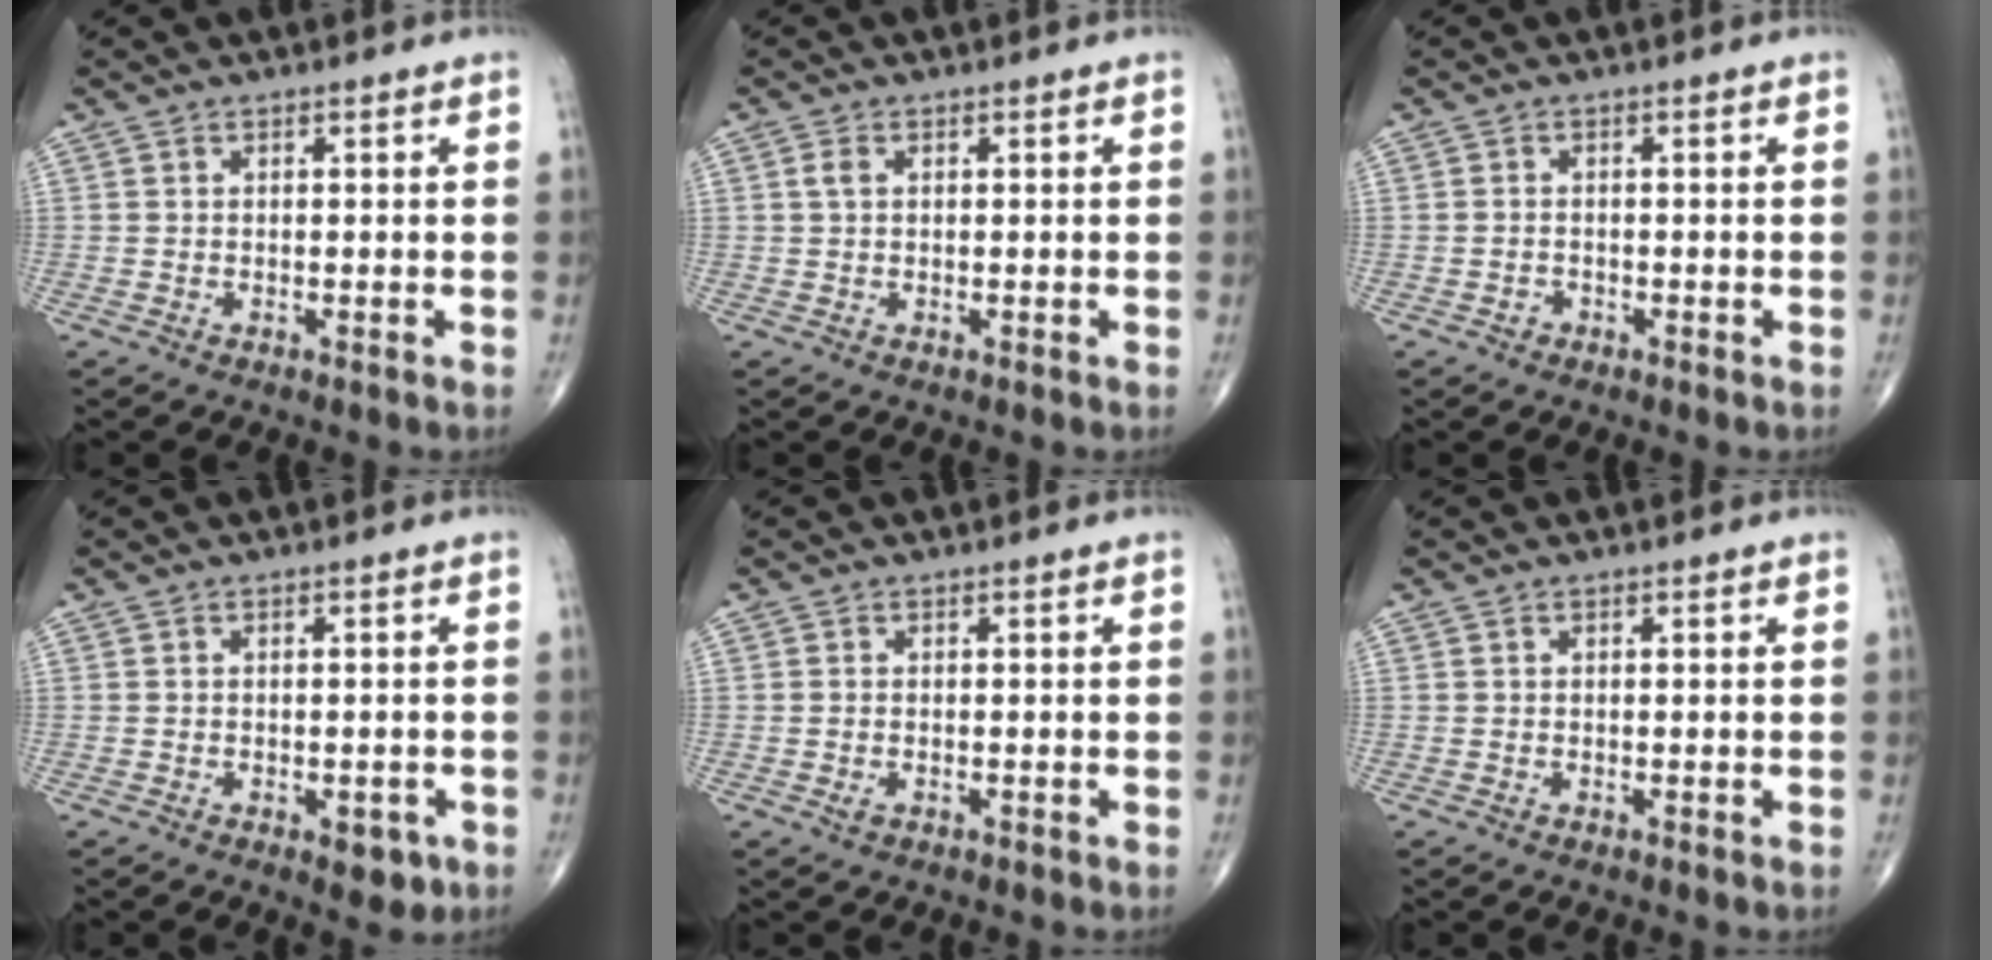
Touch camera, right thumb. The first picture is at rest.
{"total": 1.5, "force": [0.4, 1.0, 1.1], "torque": [-0.024, 0.004, 0.007]}
{"total": 1.0, "force": [-0.6, 0.8, 0.2], "torque": [-0.001, 0.006, -0.012]}
{"total": 3.8, "force": [-1.6, 1.9, 2.9], "torque": [-0.021, 0.003, -0.014]}
{"total": 1.0, "force": [-0.3, 0.6, 0.7], "torque": [-0.016, 0.003, -0.004]}
{"total": 0.0}